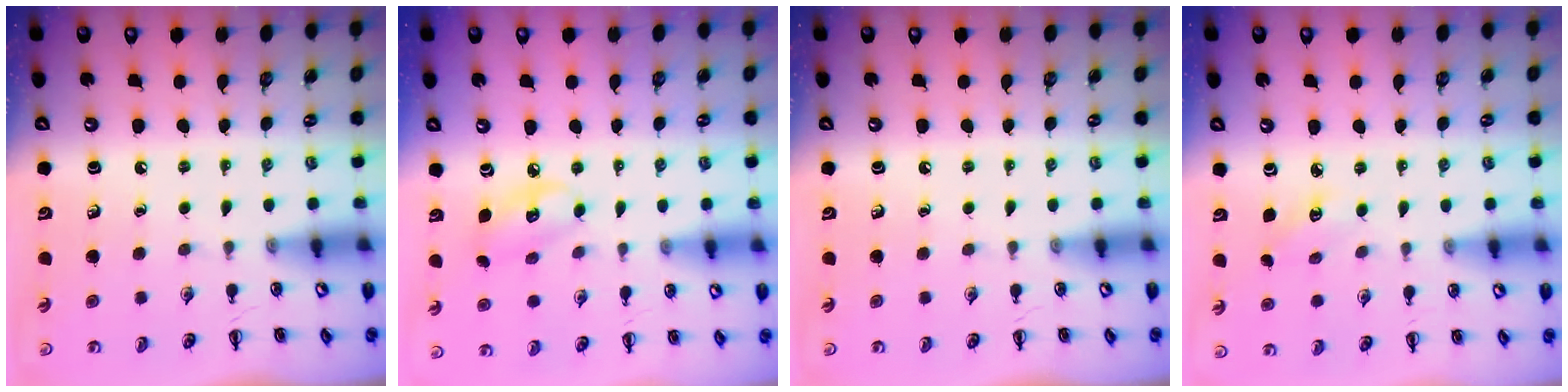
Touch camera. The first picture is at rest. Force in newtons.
{"total": 7.1, "press": 7.0, "slide": 1.2}
{"total": 0.0}
{"total": 2.3, "press": 2.2, "slide": 0.6}